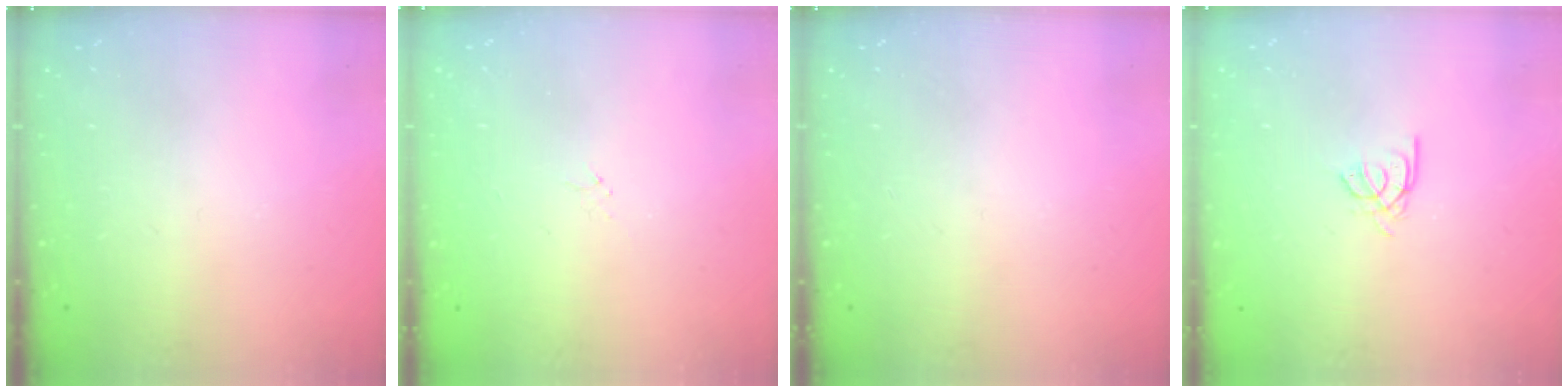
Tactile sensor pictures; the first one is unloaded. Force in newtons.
{"total": 0.9, "press": 0.8, "slide": 0.4}
{"total": 0.0}
{"total": 2.4, "press": 2.4, "slide": 0.4}